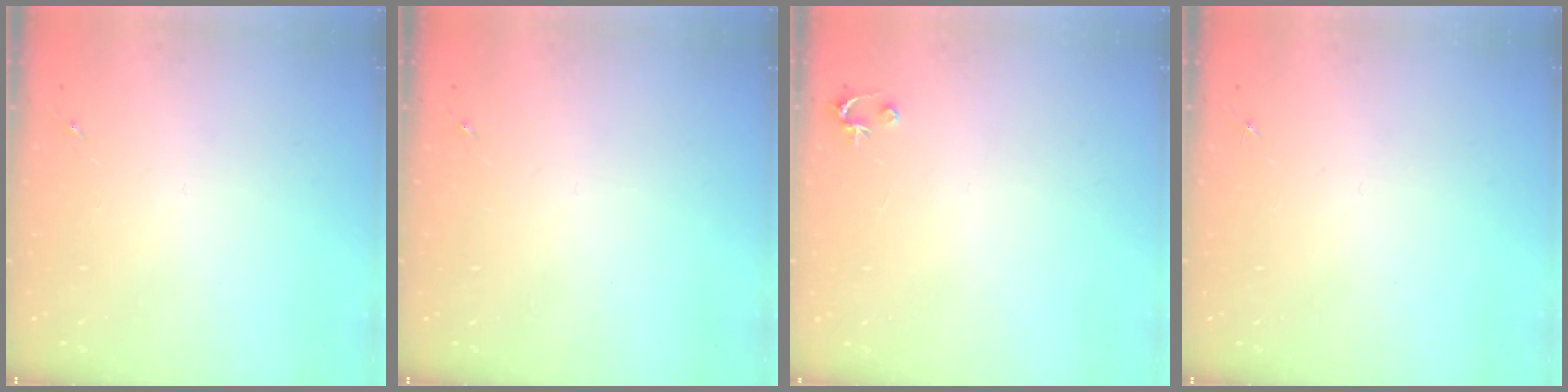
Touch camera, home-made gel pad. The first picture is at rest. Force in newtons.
{"total": 0.0}
{"total": 2.5, "press": 2.5, "slide": 0.2}
{"total": 0.0}